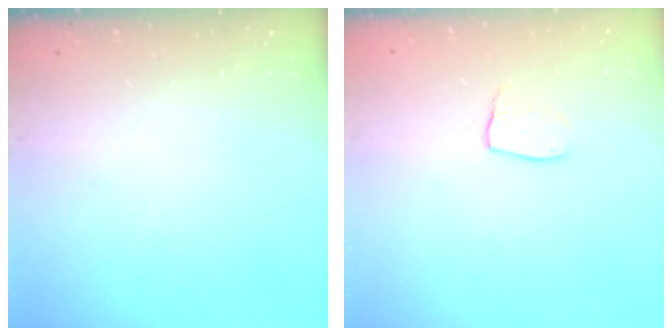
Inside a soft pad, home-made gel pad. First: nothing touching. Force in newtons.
{"total": 6.6, "press": 6.6, "slide": 0.4}